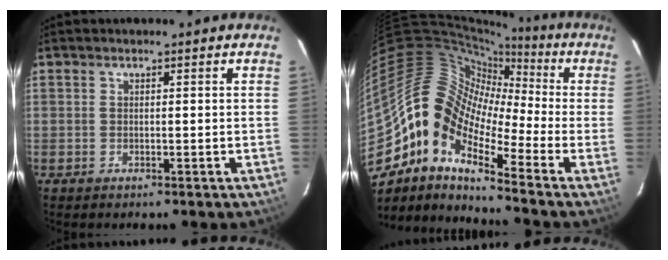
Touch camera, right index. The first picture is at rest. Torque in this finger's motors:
{"motor_torque": [1.08, -1.05, 0.72, 0.18]}